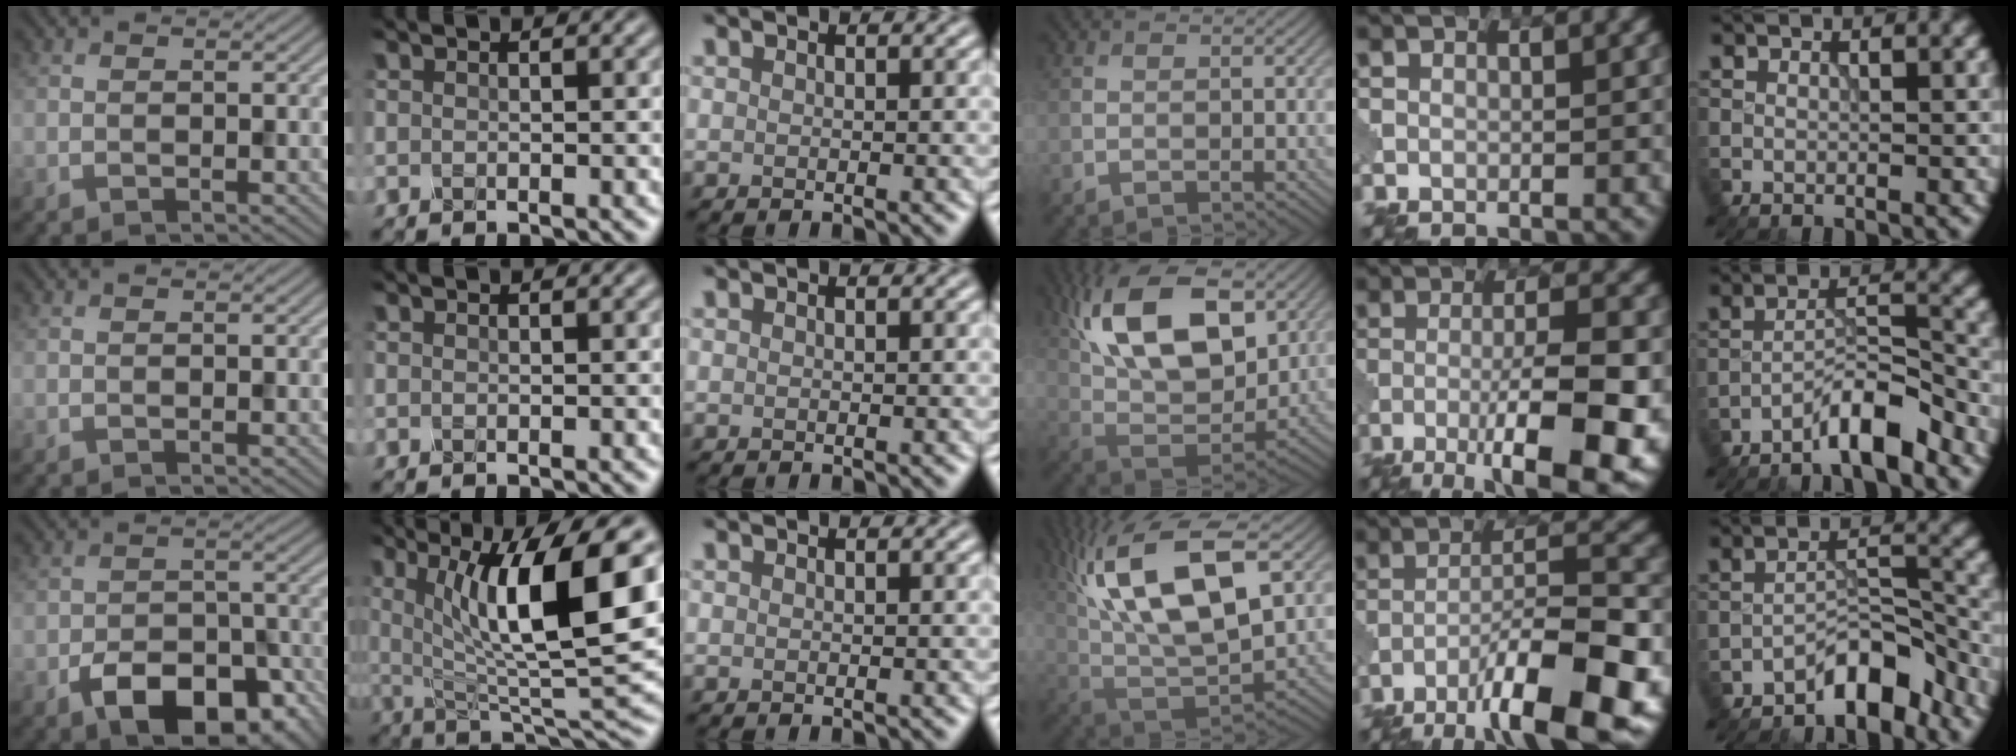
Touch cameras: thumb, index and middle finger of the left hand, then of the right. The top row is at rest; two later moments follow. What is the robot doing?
{"motion": "disassemble", "object": "glue stick"}